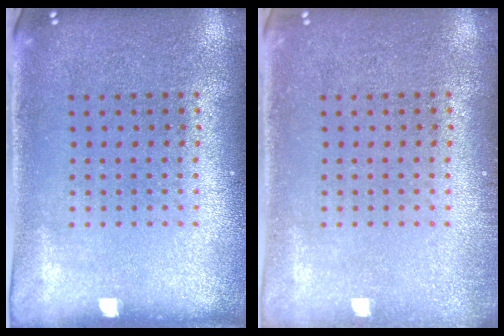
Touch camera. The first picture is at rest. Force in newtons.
{"total": 0.8, "press": 0.8, "slide": 0.0}